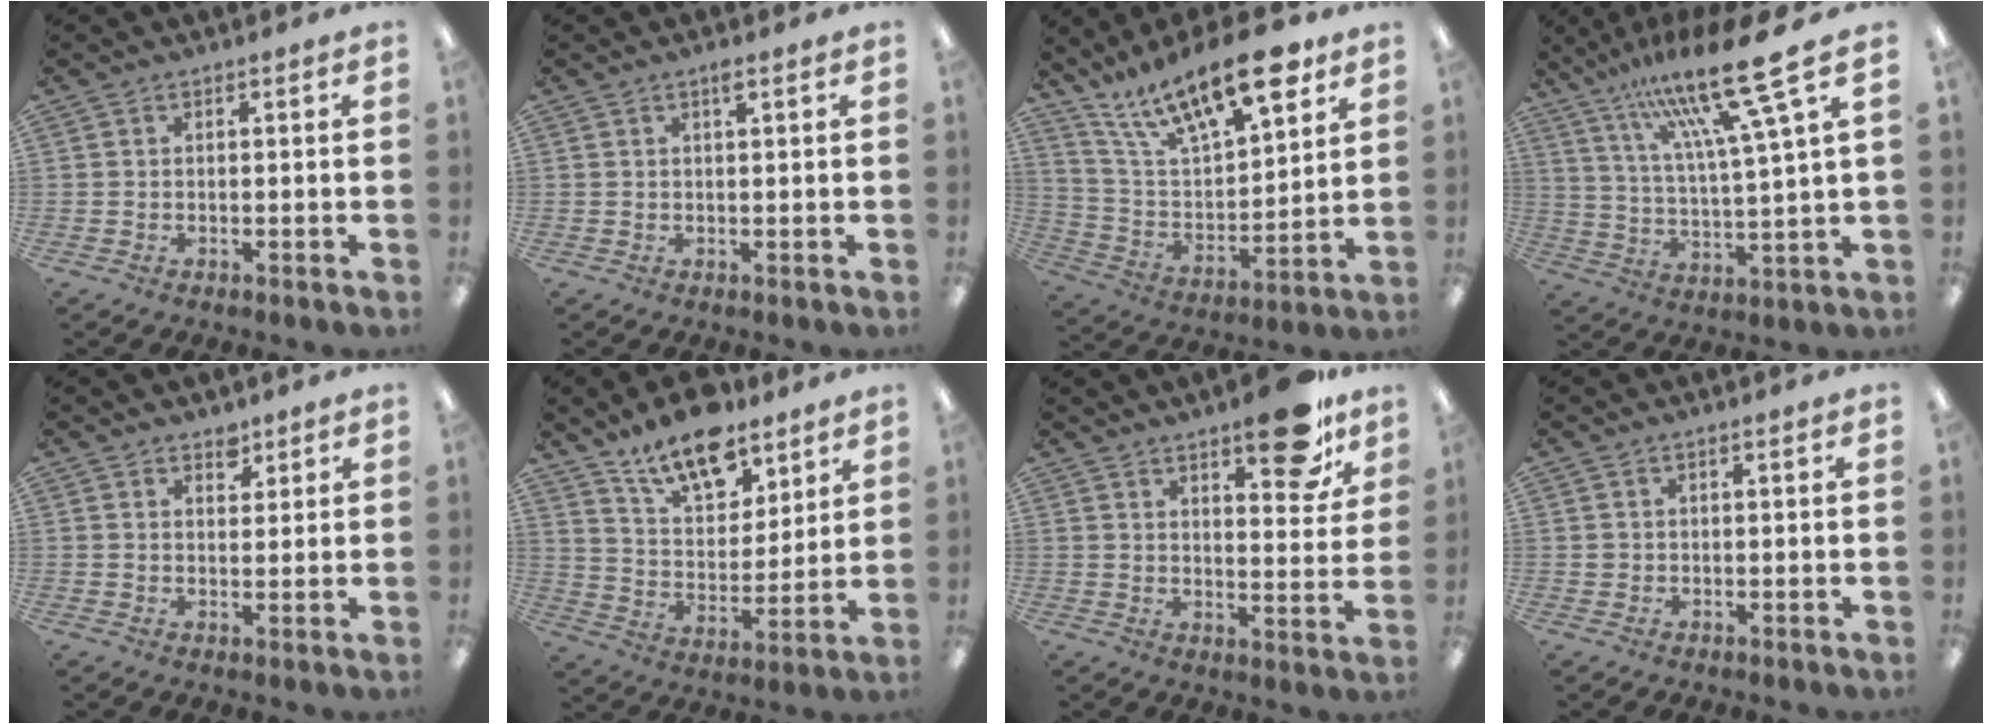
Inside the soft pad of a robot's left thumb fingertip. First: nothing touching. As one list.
[{"total": 1.3, "force": [0.8, 0.2, 1.0], "torque": [-0.015, -0.002, 0.011]}, {"total": 21.6, "force": [14.6, 7.8, 13.8], "torque": [-0.233, -0.081, 0.249]}, {"total": 20.7, "force": [13.8, 2.8, 15.3], "torque": [-0.270, -0.074, 0.216]}, {"total": 3.1, "force": [2.5, 1.7, 0.6], "torque": [0.008, -0.017, 0.042]}, {"total": 14.7, "force": [11.4, 6.4, 6.8], "torque": [-0.109, -0.067, 0.203]}, {"total": 14.1, "force": [9.9, 5.2, 8.7], "torque": [-0.096, -0.059, 0.161]}, {"total": 0.8, "force": [0.1, 0.7, 0.2], "torque": [-0.005, 0.005, 0.002]}]